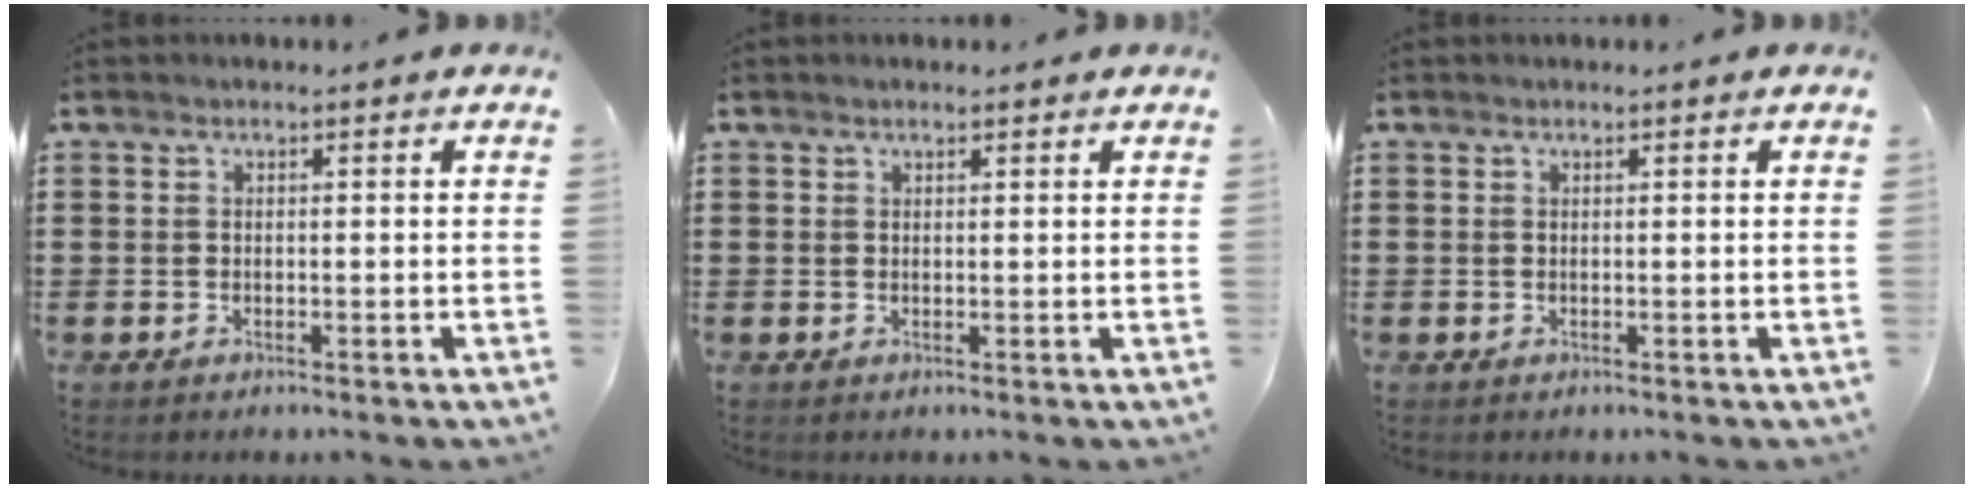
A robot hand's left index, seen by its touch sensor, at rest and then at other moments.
{"total": 0.7, "force": [0.6, 0.2, 0.2], "torque": [-0.006, 0.002, 0.011]}
{"total": 0.0}